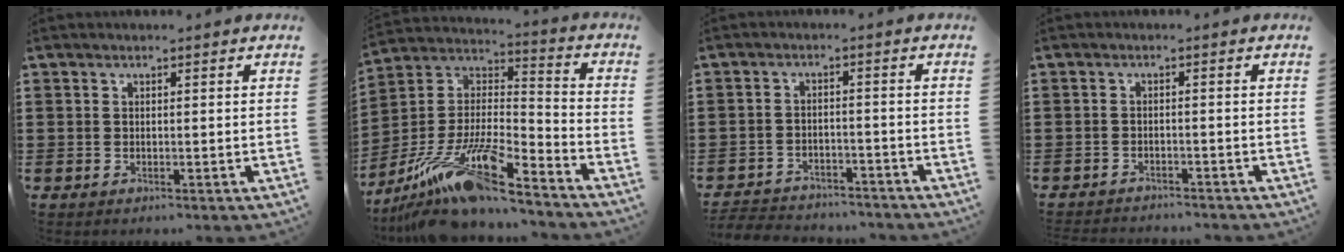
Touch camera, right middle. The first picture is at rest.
{"total": 16.0, "force": [-12.3, 2.5, 9.8], "torque": [-0.195, 0.017, -0.232]}
{"total": 3.6, "force": [-3.5, 0.5, 0.1], "torque": [-0.007, 0.000, -0.075]}
{"total": 1.8, "force": [-1.8, 0.0, 0.0], "torque": [-0.007, -0.002, -0.039]}